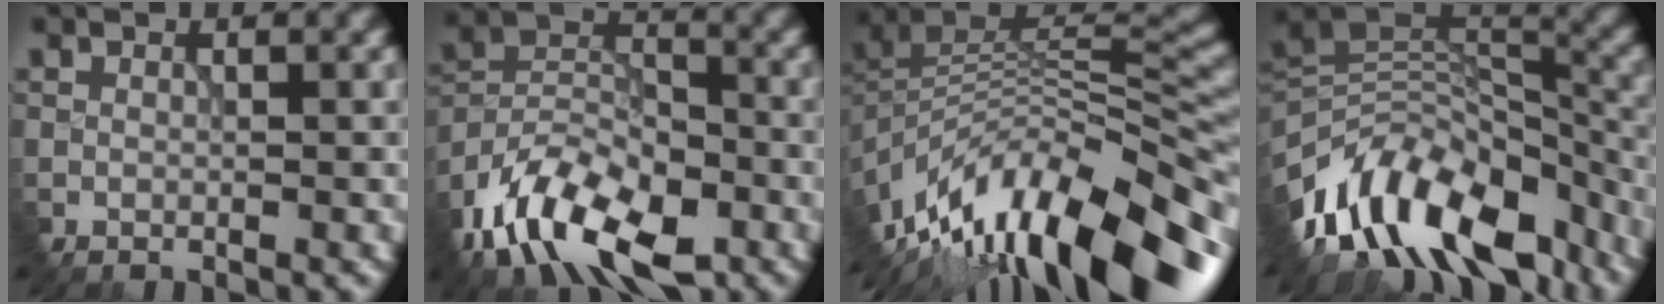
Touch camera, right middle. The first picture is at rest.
{"total": 11.2, "force": [-7.3, 5.6, 6.4], "torque": [-0.128, 0.003, -0.143]}
{"total": 14.5, "force": [-7.4, 6.2, 10.8], "torque": [-0.199, 0.015, -0.125]}
{"total": 12.7, "force": [-8.0, 6.4, 7.4], "torque": [-0.137, 0.025, -0.136]}